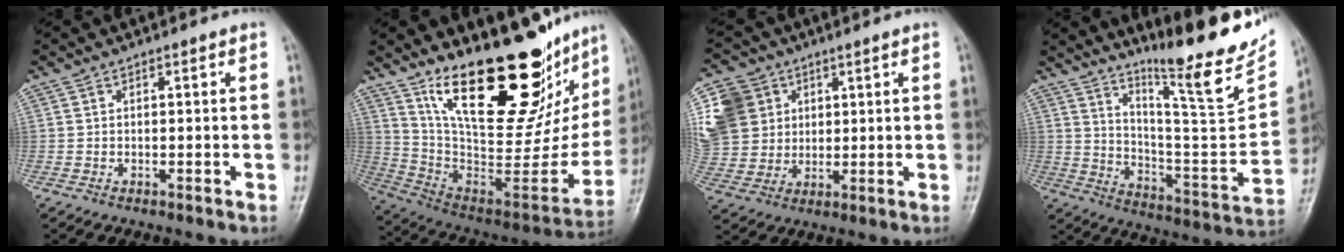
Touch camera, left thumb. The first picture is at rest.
{"total": 31.0, "force": [20.9, 11.4, 19.9], "torque": [-0.258, -0.109, 0.339]}
{"total": 15.5, "force": [4.9, 13.2, 6.5], "torque": [-0.139, 0.015, 0.100]}
{"total": 20.1, "force": [15.5, 1.8, 12.6], "torque": [-0.164, -0.115, 0.251]}